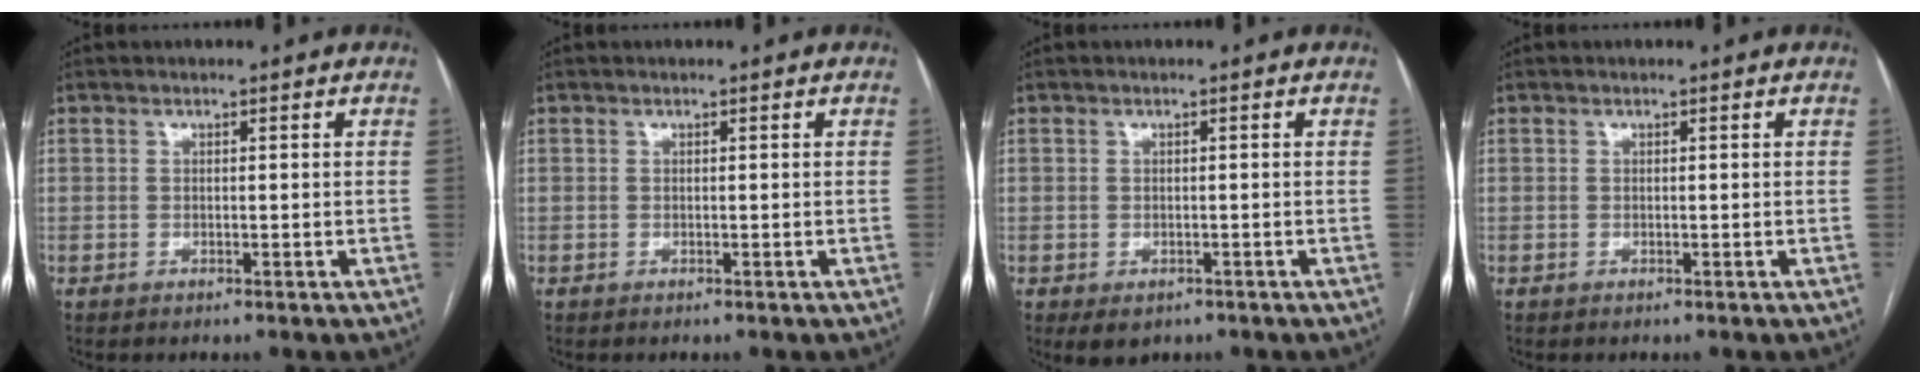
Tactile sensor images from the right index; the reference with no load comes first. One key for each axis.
{"total": 0.0}
{"total": 3.0, "fx": -1.7, "fy": 2.1, "fz": 1.4, "tx": -0.015, "ty": -0.002, "tz": -0.015}
{"total": 0.0}